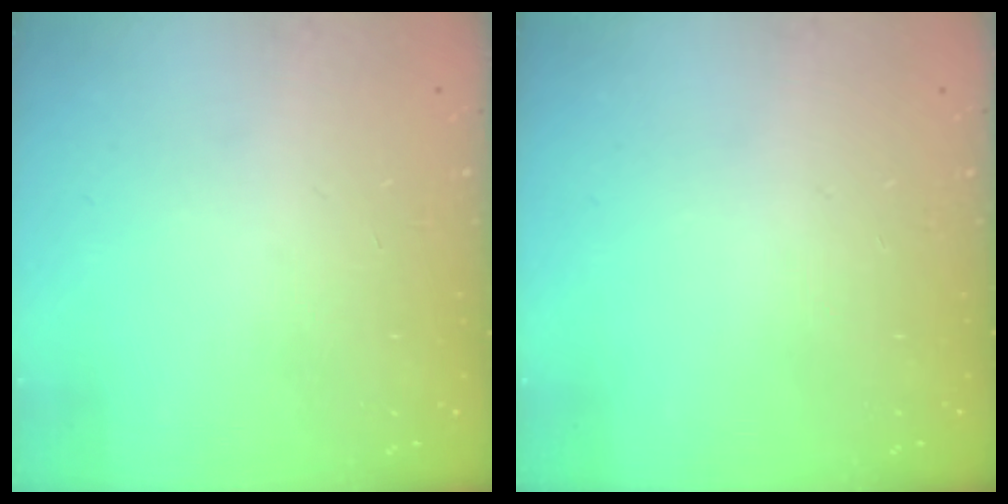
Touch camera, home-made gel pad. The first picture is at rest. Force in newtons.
{"total": 0.0}